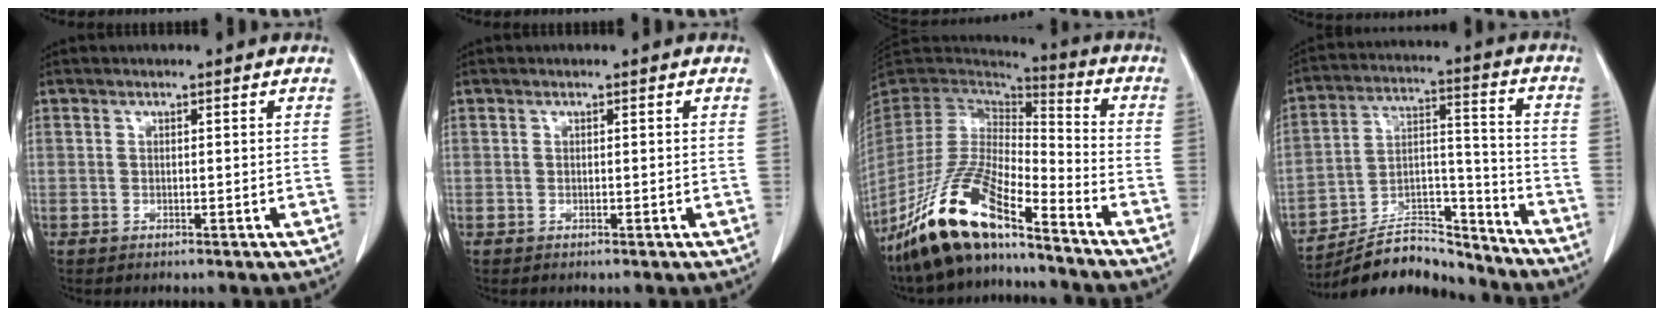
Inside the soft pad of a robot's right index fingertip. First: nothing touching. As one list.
[{"total": 0.0}, {"total": 16.9, "force": [-12.3, 3.4, 11.1], "torque": [-0.222, -0.015, -0.231]}, {"total": 13.6, "force": [-13.0, 3.0, 2.5], "torque": [-0.036, 0.047, -0.223]}]